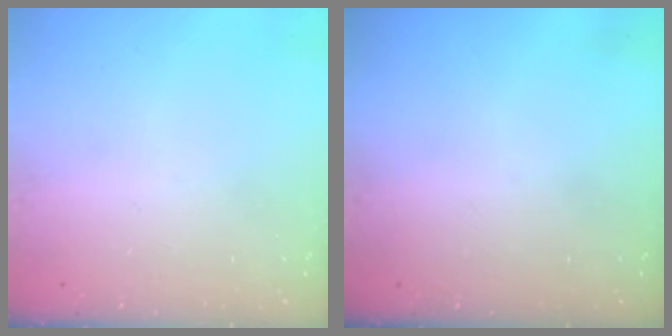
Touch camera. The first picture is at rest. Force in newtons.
{"total": 0.0}